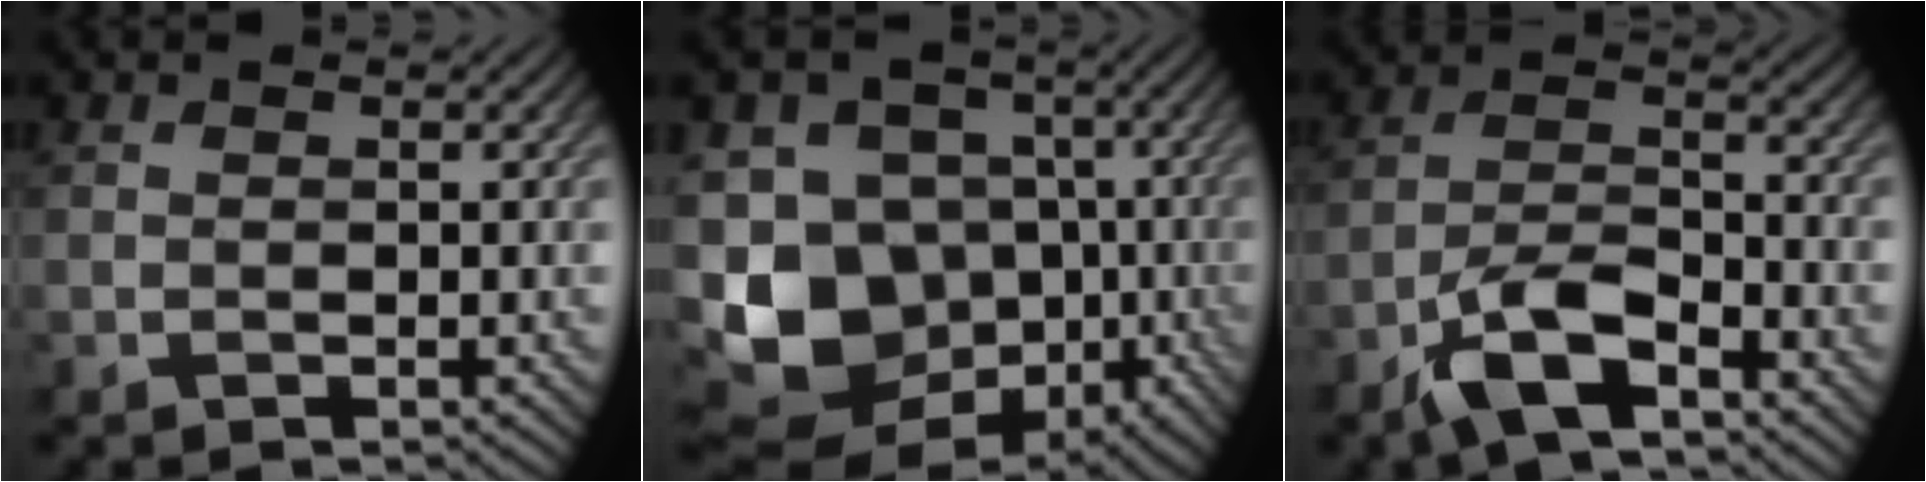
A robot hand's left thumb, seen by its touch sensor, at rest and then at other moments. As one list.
[{"total": 14.5, "force": [-4.9, 11.0, 8.0], "torque": [-0.180, -0.022, -0.090]}, {"total": 8.0, "force": [-5.6, 2.4, 5.1], "torque": [-0.099, 0.001, -0.120]}]